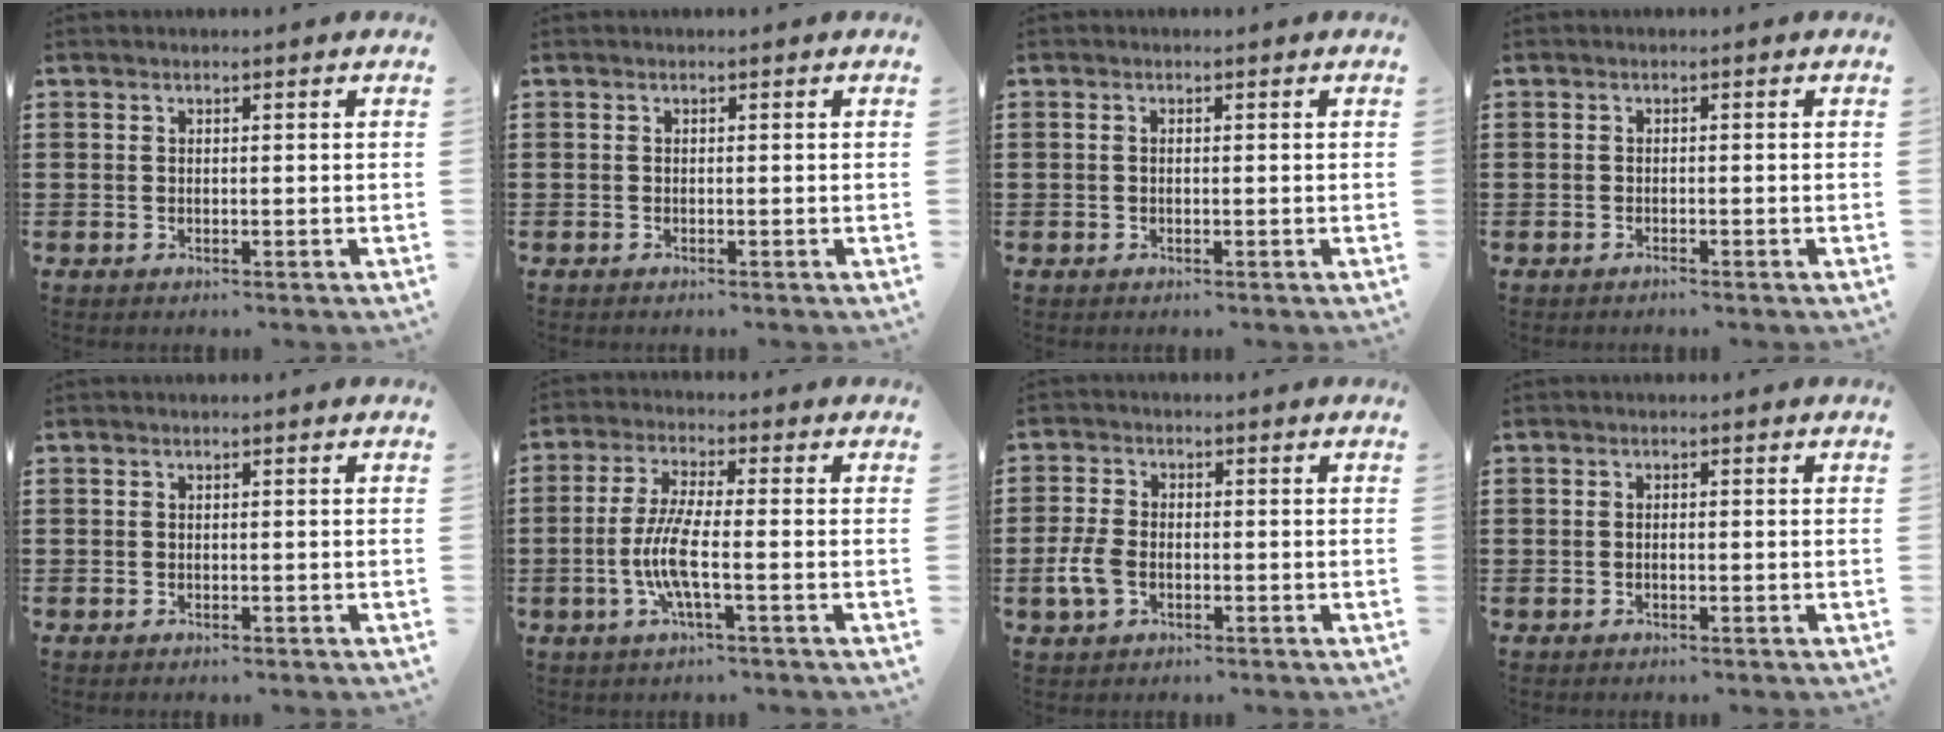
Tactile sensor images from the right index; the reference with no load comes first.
{"total": 0.0}
{"total": 0.0}
{"total": 0.6, "force": [-0.6, -0.1, 0.2], "torque": [-0.006, -0.004, -0.011]}
{"total": 0.0}
{"total": 7.0, "force": [-1.9, 1.4, 6.6], "torque": [-0.156, -0.015, -0.045]}
{"total": 4.4, "force": [-1.4, 2.7, 3.2], "torque": [-0.085, -0.005, -0.030]}
{"total": 0.7, "force": [-0.2, 0.2, 0.6], "torque": [-0.014, -0.004, -0.003]}